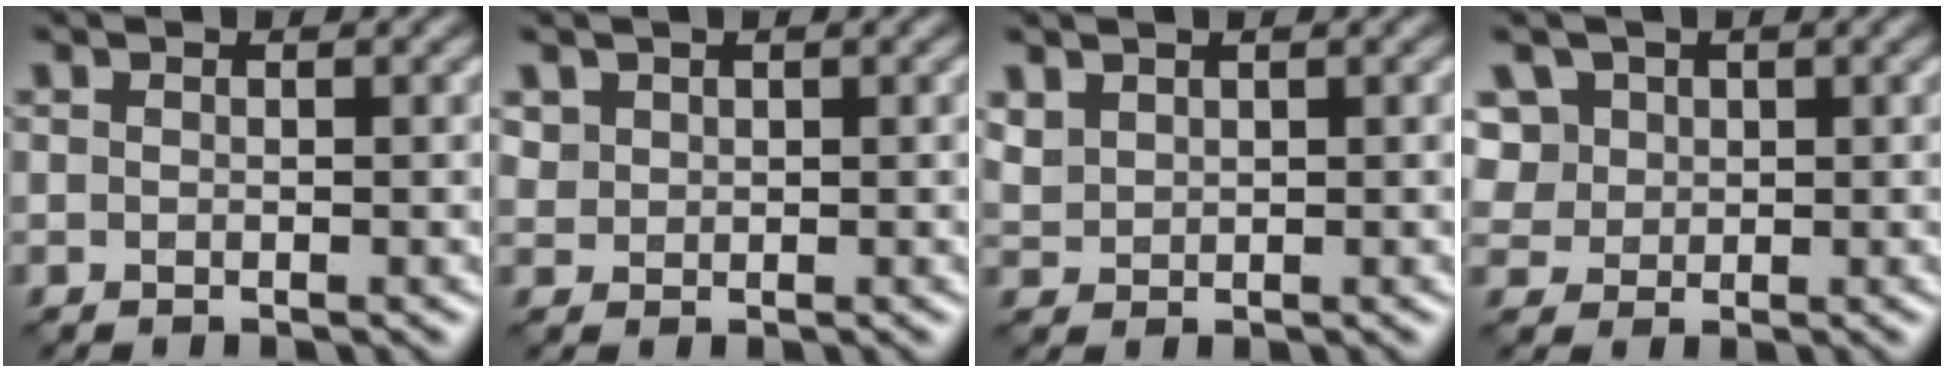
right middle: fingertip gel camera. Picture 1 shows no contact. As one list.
[{"total": 0.9, "force": [0.6, 0.7, -0.2], "torque": [0.004, -0.004, 0.016]}, {"total": 1.2, "force": [0.9, 0.8, 0.0], "torque": [-0.006, 0.001, 0.022]}, {"total": 5.0, "force": [2.5, 4.0, 1.8], "torque": [-0.048, 0.017, 0.037]}]